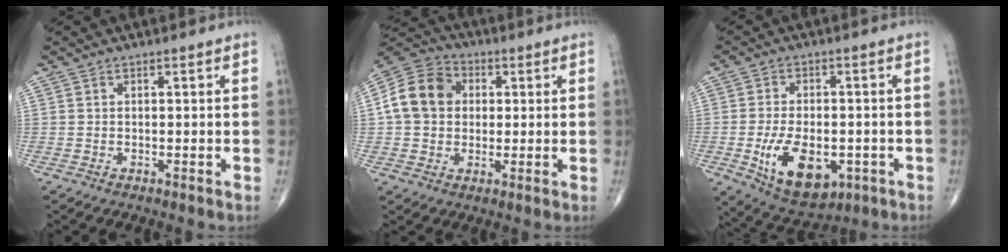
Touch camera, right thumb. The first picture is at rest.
{"total": 12.0, "force": [1.4, 9.8, 6.8], "torque": [-0.110, 0.022, 0.014]}
{"total": 13.5, "force": [-4.0, 7.7, 10.4], "torque": [-0.156, 0.001, -0.048]}